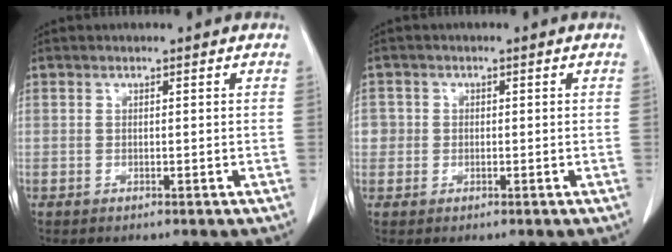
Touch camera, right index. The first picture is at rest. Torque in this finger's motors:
{"motor_torque": [-0.08, 0.06, -0.01, 0.01]}